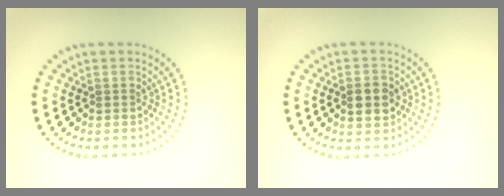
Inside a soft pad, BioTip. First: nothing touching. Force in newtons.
{"total": 2.9, "press": 2.9, "slide": 0.0}